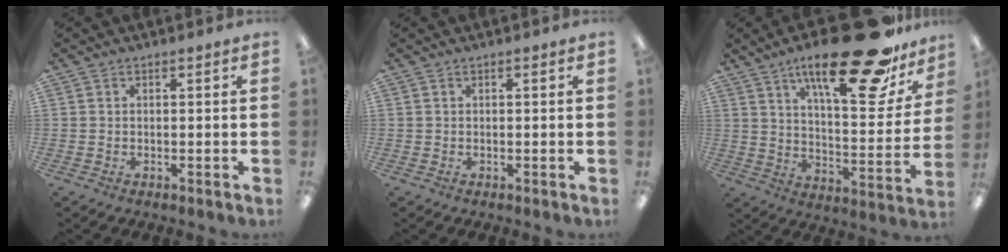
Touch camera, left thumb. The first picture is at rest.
{"total": 0.0}
{"total": 27.4, "force": [18.6, 8.0, 18.4], "torque": [-0.275, -0.109, 0.295]}